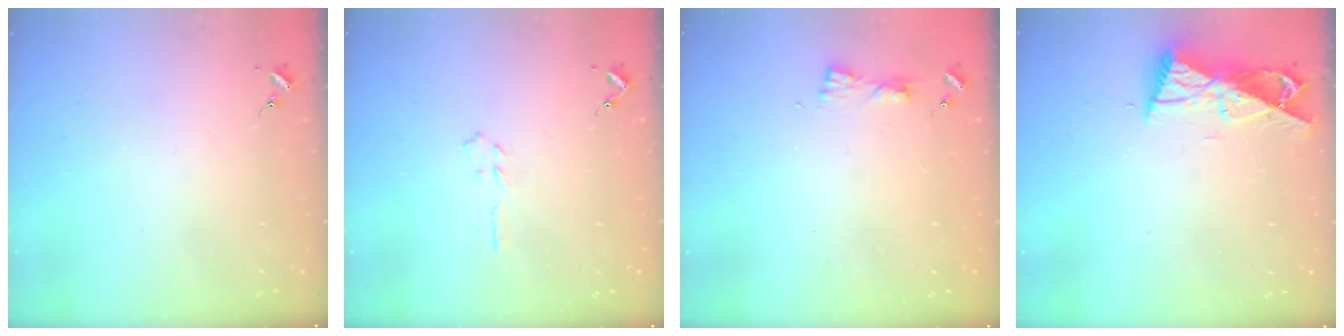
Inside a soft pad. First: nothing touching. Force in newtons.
{"total": 3.4, "press": 3.4, "slide": 0.4}
{"total": 4.0, "press": 3.9, "slide": 0.6}
{"total": 8.8, "press": 8.7, "slide": 1.0}